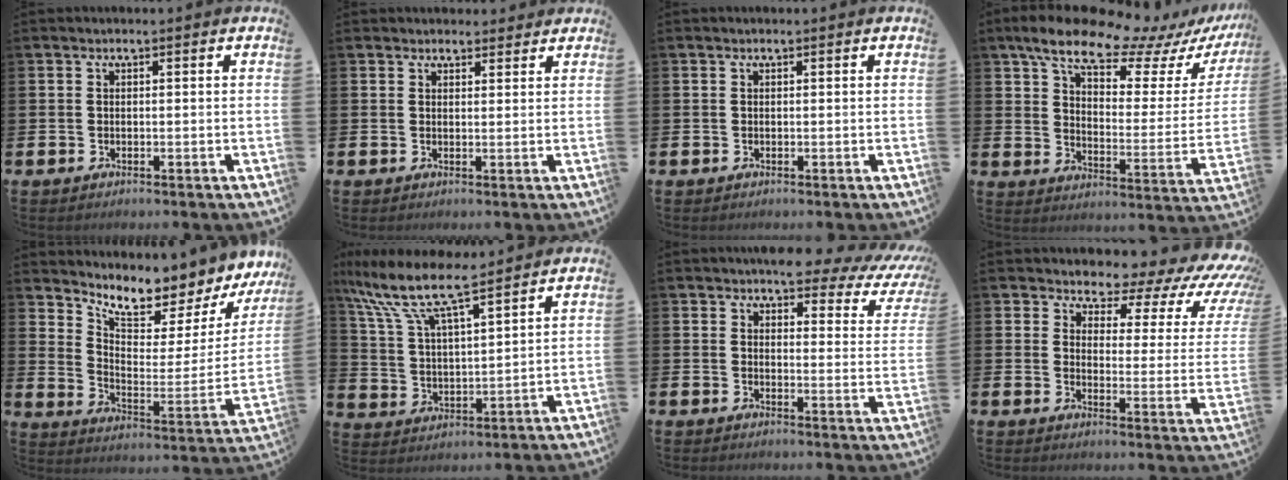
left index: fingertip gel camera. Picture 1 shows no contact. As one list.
[{"total": 2.3, "force": [2.1, 0.7, -0.1], "torque": [0.017, -0.013, 0.036]}, {"total": 0.0}, {"total": 12.6, "force": [10.8, 3.9, 5.2], "torque": [-0.113, -0.073, 0.181]}, {"total": 7.6, "force": [7.2, 1.4, 1.8], "torque": [-0.062, -0.066, 0.118]}, {"total": 10.0, "force": [8.7, 1.7, 4.5], "torque": [-0.127, -0.048, 0.152]}, {"total": 5.4, "force": [4.5, 2.1, 1.9], "torque": [-0.037, -0.030, 0.075]}, {"total": 4.6, "force": [3.9, 2.1, 1.4], "torque": [-0.021, -0.051, 0.051]}]